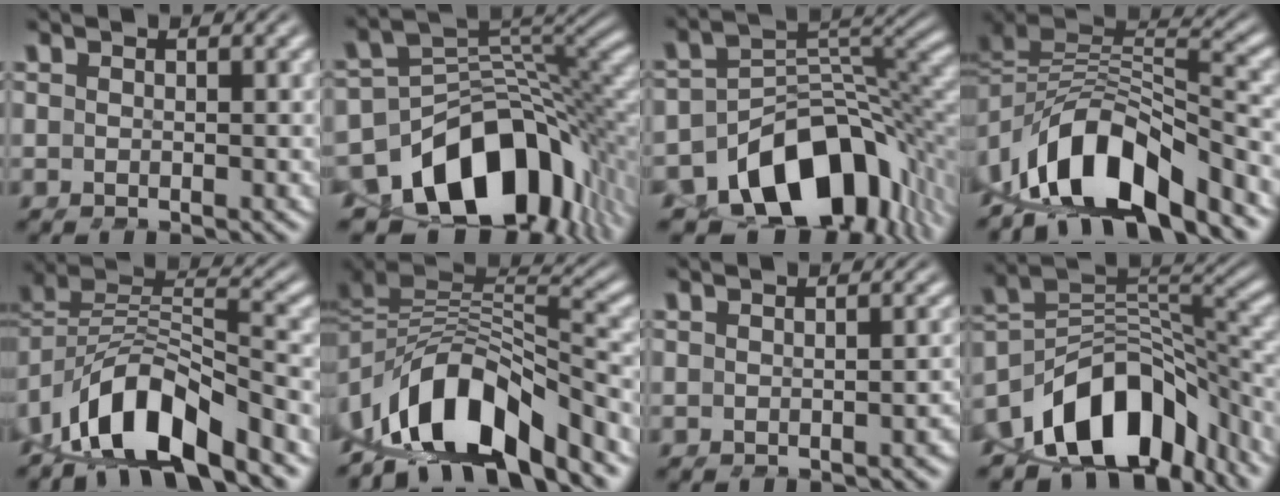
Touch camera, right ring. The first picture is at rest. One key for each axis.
{"total": 17.2, "fx": -5.6, "fy": 11.6, "fz": 11.4, "tx": -0.190, "ty": -0.041, "tz": -0.073}
{"total": 15.9, "fx": -6.7, "fy": 10.3, "fz": 10.0, "tx": -0.154, "ty": -0.038, "tz": -0.093}
{"total": 11.3, "fx": -2.5, "fy": 7.6, "fz": 7.9, "tx": -0.135, "ty": -0.019, "tz": -0.034}
{"total": 9.4, "fx": -2.1, "fy": 6.4, "fz": 6.6, "tx": -0.121, "ty": -0.021, "tz": -0.029}
{"total": 12.4, "fx": -2.5, "fy": 8.4, "fz": 8.8, "tx": -0.150, "ty": -0.017, "tz": -0.033}
{"total": 1.1, "fx": -1.0, "fy": 0.2, "fz": 0.4, "tx": -0.006, "ty": 0.003, "tz": -0.014}
{"total": 13.5, "fx": -3.9, "fy": 8.7, "fz": 9.6, "tx": -0.170, "ty": -0.036, "tz": -0.043}